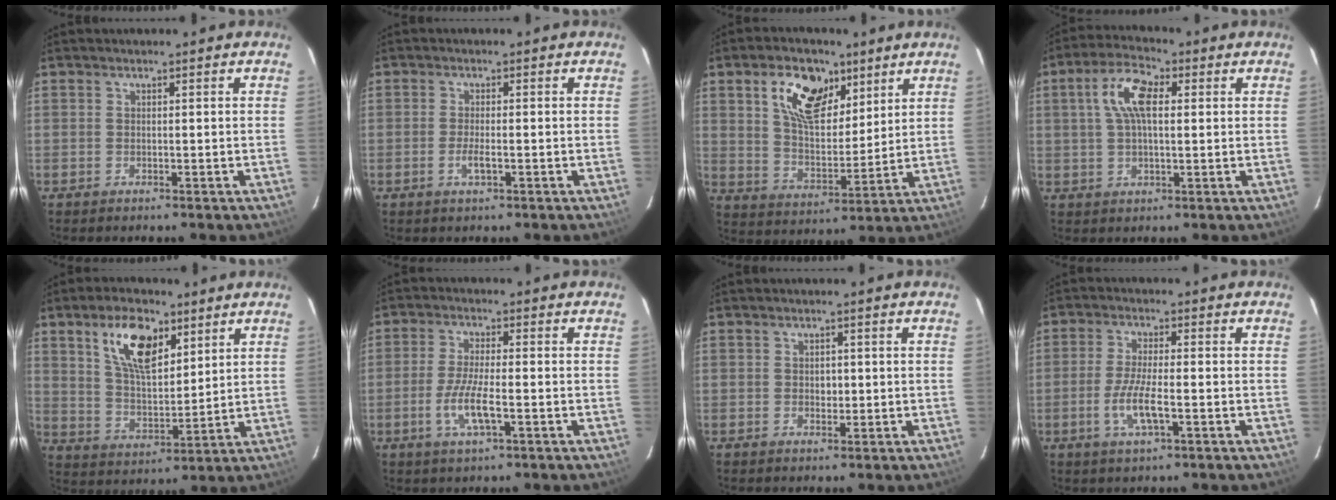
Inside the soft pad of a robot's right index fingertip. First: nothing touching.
{"total": 2.2, "force": [-0.9, 0.4, 1.9], "torque": [-0.042, -0.004, -0.017]}
{"total": 13.3, "force": [6.8, 7.5, 8.6], "torque": [-0.154, 0.016, 0.123]}
{"total": 8.3, "force": [1.9, 3.8, 7.1], "torque": [-0.140, 0.022, 0.034]}
{"total": 12.3, "force": [6.5, 5.9, 8.6], "torque": [-0.149, 0.013, 0.125]}
{"total": 6.6, "force": [-2.3, 1.3, 6.0], "torque": [-0.125, -0.008, -0.046]}
{"total": 1.5, "force": [0.0, 1.3, 0.7], "torque": [-0.008, 0.002, 0.000]}
{"total": 6.2, "force": [-2.1, 1.2, 5.7], "torque": [-0.118, -0.007, -0.042]}